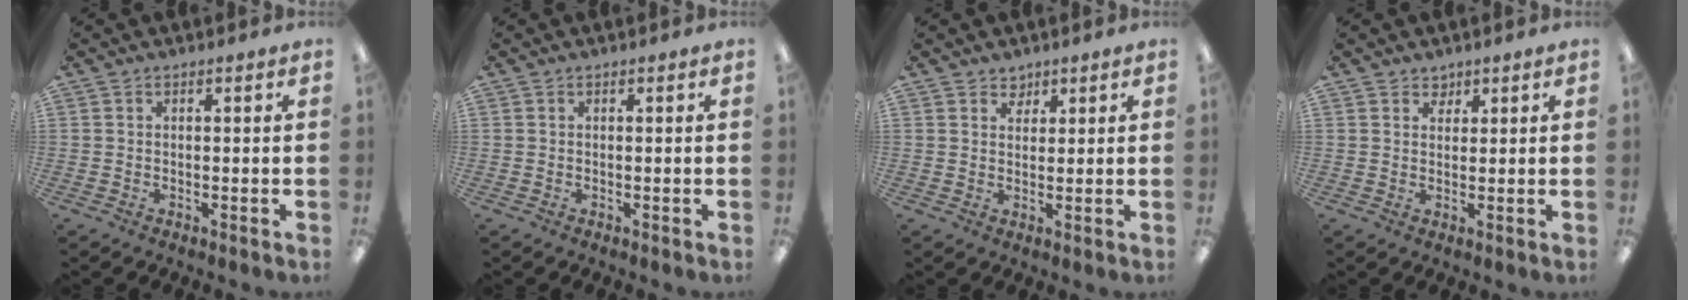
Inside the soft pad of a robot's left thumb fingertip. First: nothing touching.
{"total": 0.0}
{"total": 2.9, "force": [2.2, 1.9, 0.1], "torque": [0.010, -0.009, 0.040]}
{"total": 2.5, "force": [1.9, 1.7, 0.1], "torque": [0.011, -0.008, 0.032]}